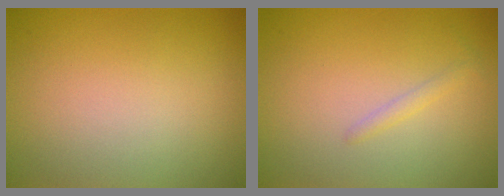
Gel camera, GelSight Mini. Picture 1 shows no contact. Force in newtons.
{"total": 0.8, "press": 0.8, "slide": 0.1}